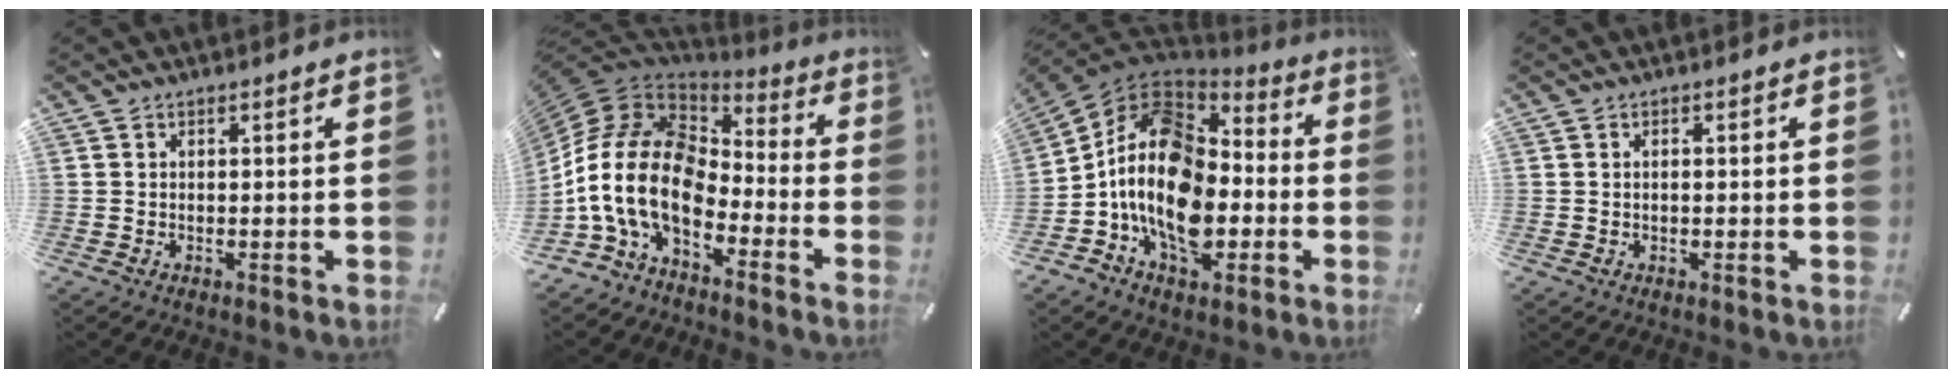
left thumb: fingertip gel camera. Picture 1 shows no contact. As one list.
[{"total": 17.6, "force": [-5.5, 11.1, 12.5], "torque": [-0.283, 0.015, -0.103]}, {"total": 18.8, "force": [-3.6, 13.4, 12.8], "torque": [-0.260, 0.012, -0.064]}, {"total": 0.9, "force": [-0.1, 0.5, 0.7], "torque": [-0.015, 0.001, -0.003]}]